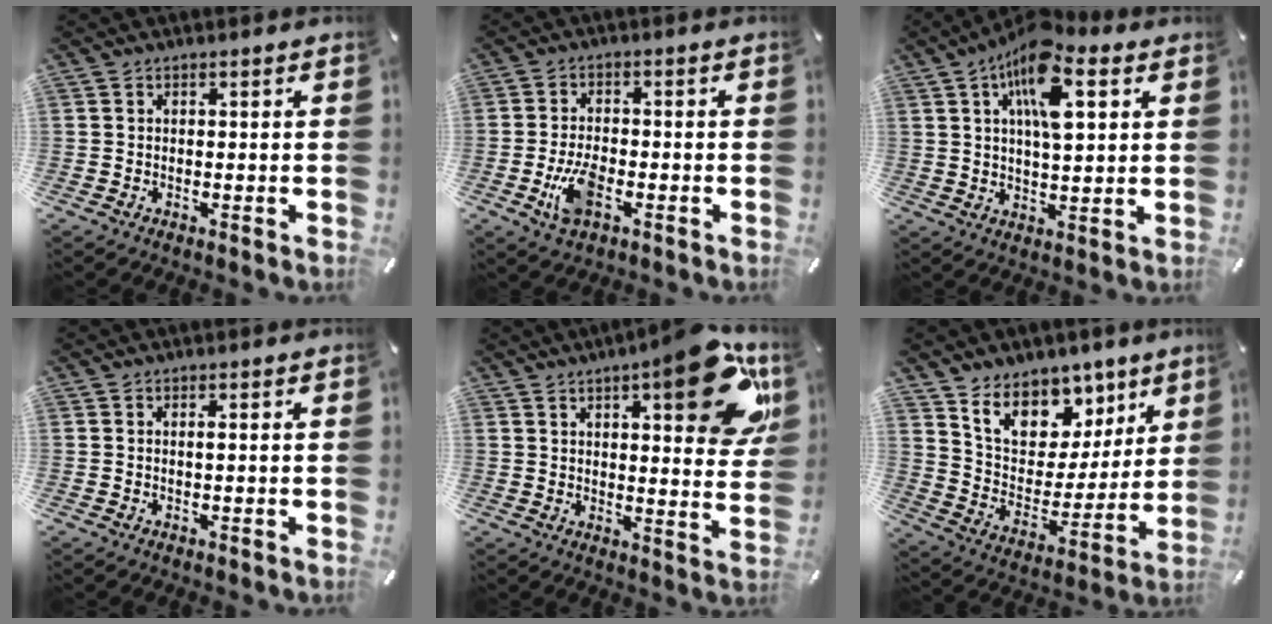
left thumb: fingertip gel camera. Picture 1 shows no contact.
{"total": 7.3, "force": [-2.7, 3.7, 5.7], "torque": [-0.131, 0.001, -0.049]}
{"total": 14.0, "force": [6.4, 6.1, 10.8], "torque": [-0.191, -0.012, 0.108]}
{"total": 0.8, "force": [0.1, 0.0, 0.8], "torque": [-0.014, -0.001, 0.000]}
{"total": 17.6, "force": [9.0, 6.2, 13.8], "torque": [-0.168, -0.054, 0.137]}
{"total": 13.1, "force": [9.2, 8.7, 3.5], "torque": [-0.063, -0.075, 0.168]}